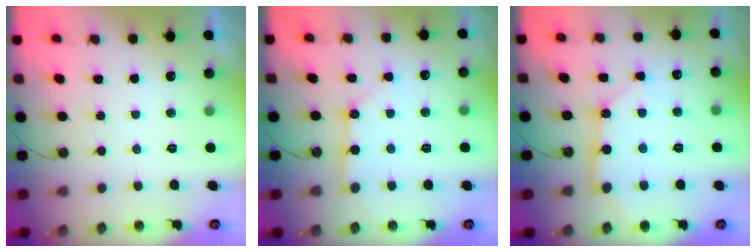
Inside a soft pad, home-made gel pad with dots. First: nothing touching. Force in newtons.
{"total": 2.4, "press": 2.4, "slide": 0.3}
{"total": 11.3, "press": 11.2, "slide": 1.2}